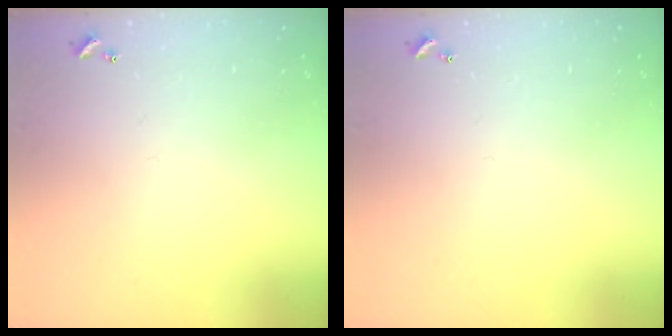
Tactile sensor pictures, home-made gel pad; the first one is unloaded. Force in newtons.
{"total": 0.0}